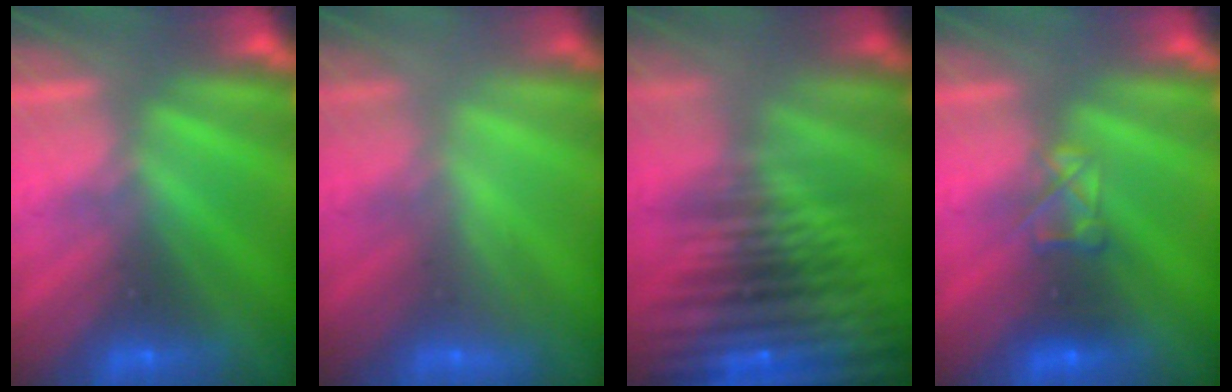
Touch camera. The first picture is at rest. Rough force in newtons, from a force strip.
{"total": 2.2}
{"total": 9.6}
{"total": 2.9}